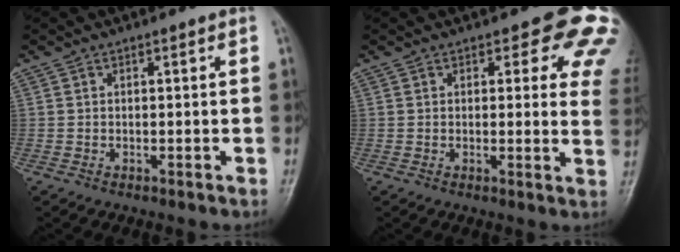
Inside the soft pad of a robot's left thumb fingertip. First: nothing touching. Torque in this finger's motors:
{"motor_torque": [2.64, 2.37, 1.38, -1.40, 0.26]}